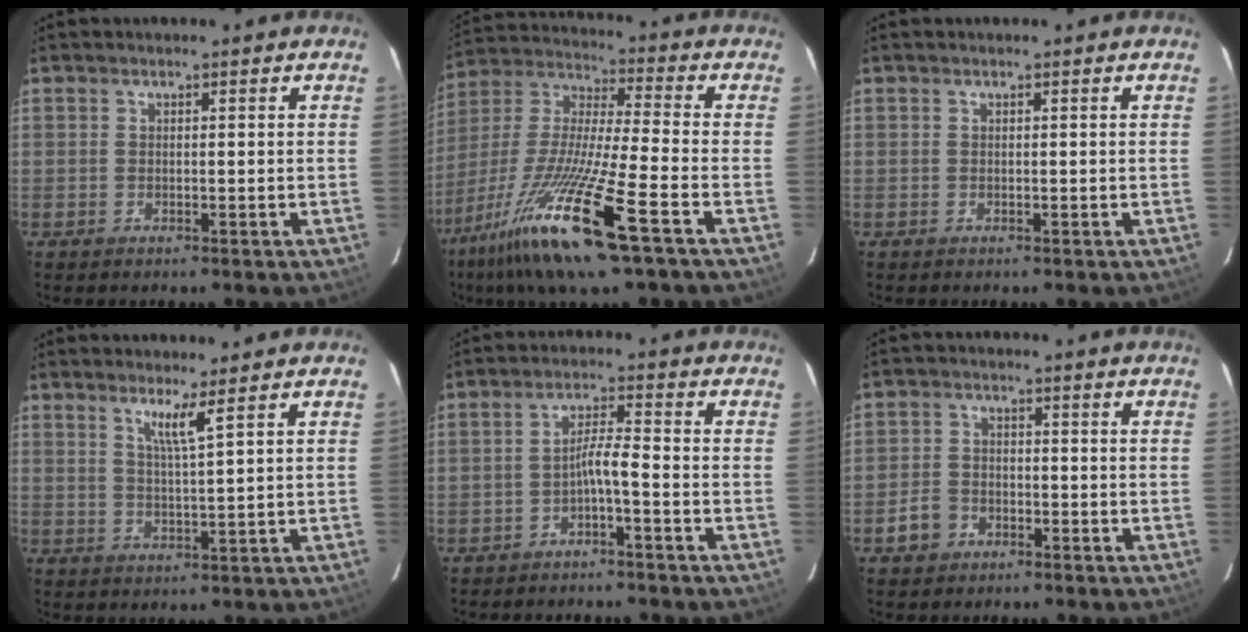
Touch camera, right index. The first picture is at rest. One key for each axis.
{"total": 21.3, "fx": -12.3, "fy": 1.5, "fz": 17.3, "tx": -0.354, "ty": -0.046, "tz": -0.233}
{"total": 0.0}
{"total": 3.8, "fx": 2.4, "fy": -0.8, "fz": 2.9, "tx": -0.055, "ty": -0.011, "tz": 0.042}
{"total": 3.6, "fx": -2.3, "fy": -0.1, "fz": 2.7, "tx": -0.063, "ty": 0.013, "tz": -0.041}
{"total": 4.9, "fx": -2.8, "fy": 3.8, "fz": 1.4, "tx": -0.041, "ty": 0.014, "tz": -0.046}